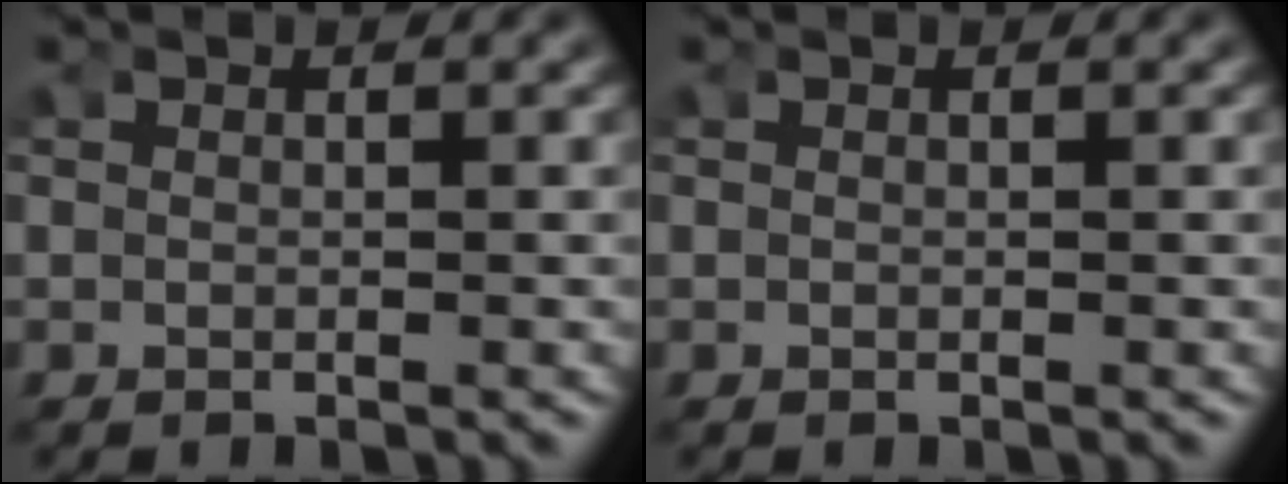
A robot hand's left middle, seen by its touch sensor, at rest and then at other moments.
{"total": 0.0}